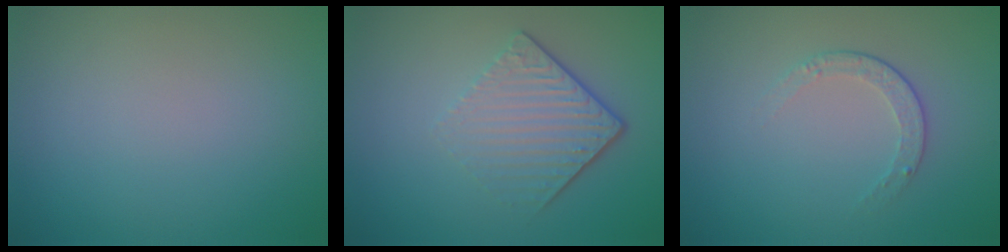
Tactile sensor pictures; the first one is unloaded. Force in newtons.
{"total": 4.5, "press": 2.9, "slide": 3.3}
{"total": 1.6, "press": 1.2, "slide": 1.1}